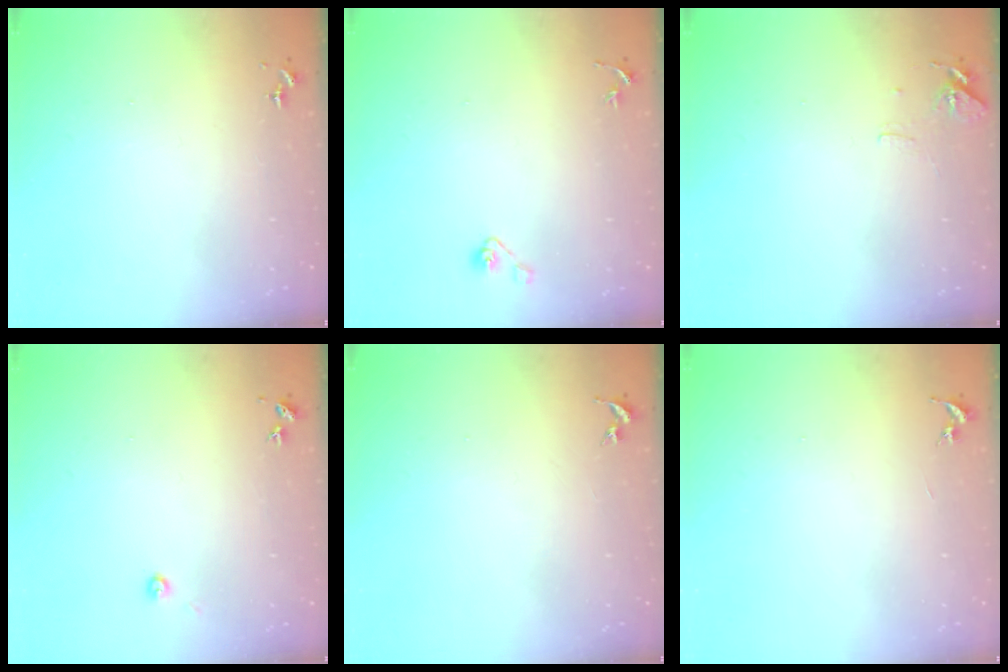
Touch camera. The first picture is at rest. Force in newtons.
{"total": 4.1, "press": 3.7, "slide": 1.7}
{"total": 7.4, "press": 7.4, "slide": 0.6}
{"total": 2.7, "press": 2.7, "slide": 0.2}
{"total": 0.0}
{"total": 0.0}